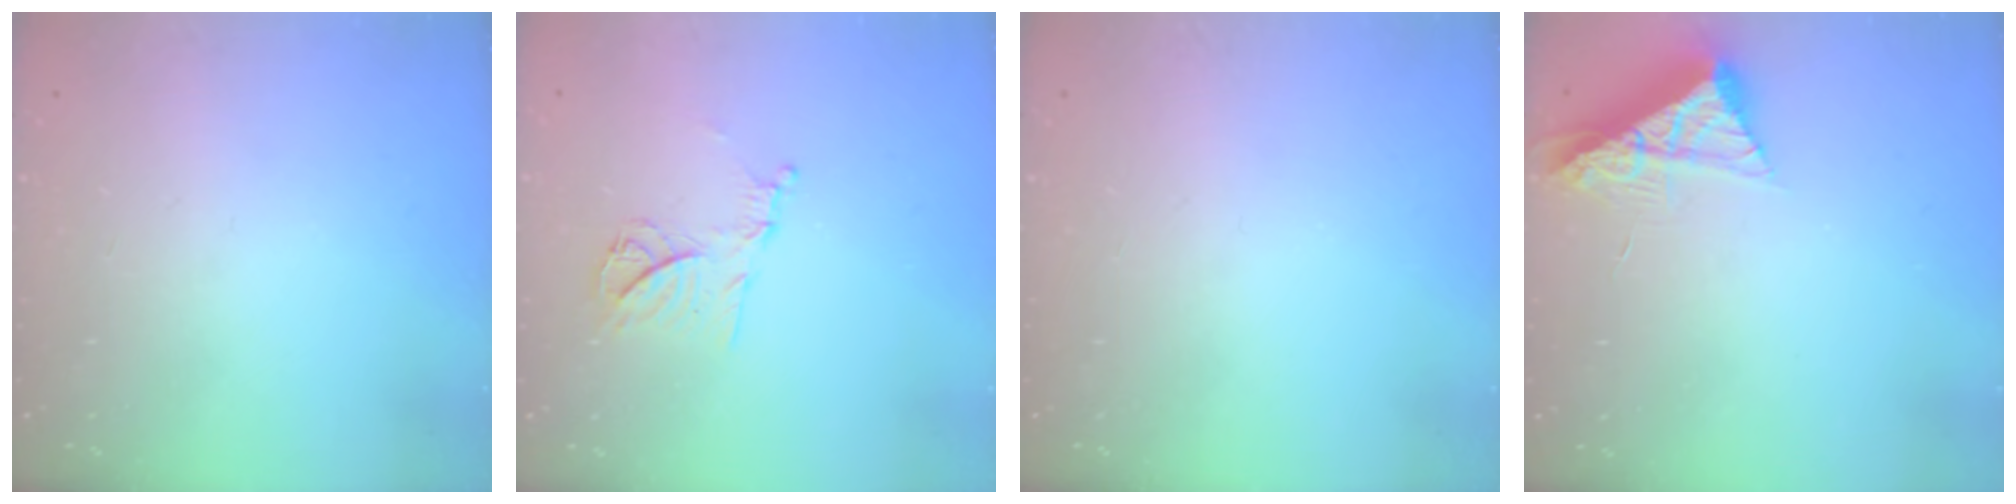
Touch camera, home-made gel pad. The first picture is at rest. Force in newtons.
{"total": 11.0, "press": 10.9, "slide": 1.1}
{"total": 0.0}
{"total": 8.2, "press": 8.2, "slide": 0.3}